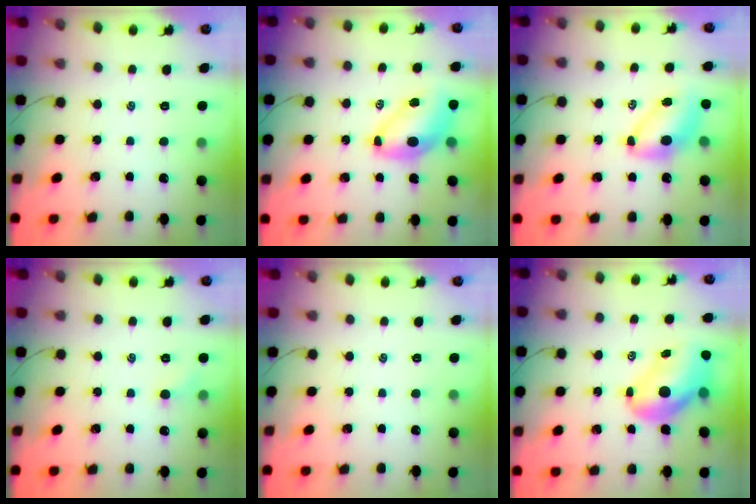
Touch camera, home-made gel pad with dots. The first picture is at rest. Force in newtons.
{"total": 8.0, "press": 7.8, "slide": 2.0}
{"total": 7.2, "press": 7.1, "slide": 0.9}
{"total": 4.4, "press": 4.1, "slide": 1.5}
{"total": 0.0}
{"total": 11.2, "press": 10.6, "slide": 3.5}